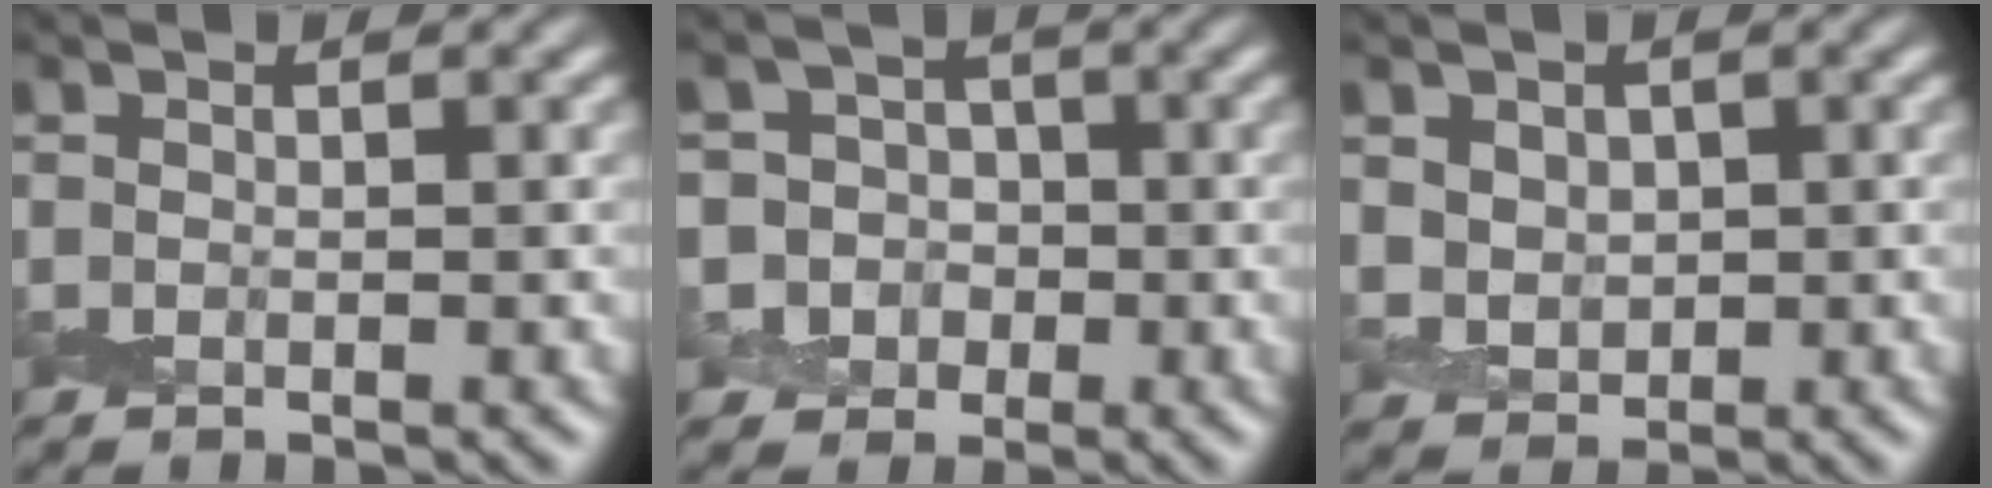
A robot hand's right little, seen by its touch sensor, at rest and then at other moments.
{"total": 5.3, "force": [-0.9, 5.1, 1.1], "torque": [-0.007, 0.020, -0.044]}
{"total": 2.5, "force": [0.5, 2.0, 1.3], "torque": [-0.028, -0.004, 0.010]}